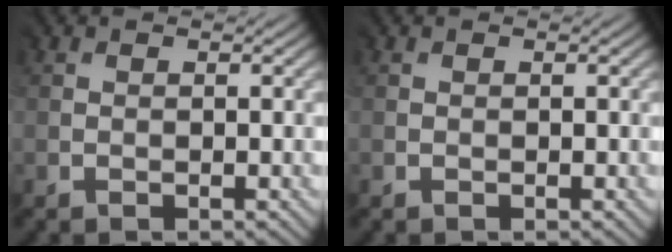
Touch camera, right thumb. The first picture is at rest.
{"total": 0.0}